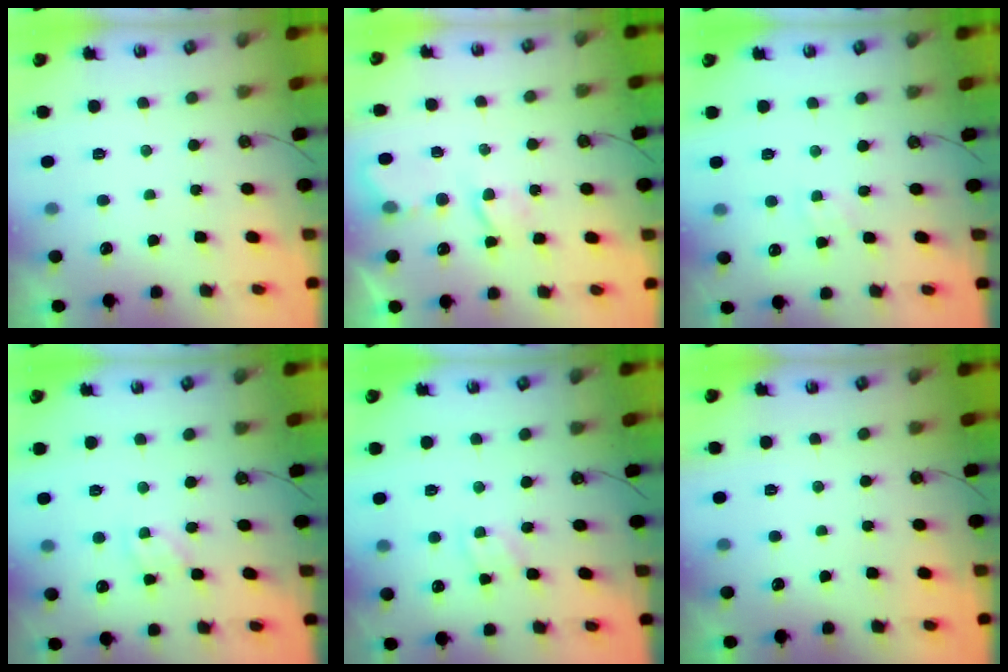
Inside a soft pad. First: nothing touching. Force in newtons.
{"total": 4.5, "press": 4.5, "slide": 0.3}
{"total": 3.0, "press": 2.9, "slide": 0.4}
{"total": 3.9, "press": 3.9, "slide": 0.5}
{"total": 3.9, "press": 3.9, "slide": 0.5}
{"total": 0.0}